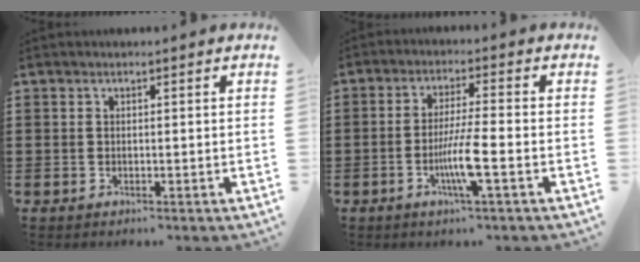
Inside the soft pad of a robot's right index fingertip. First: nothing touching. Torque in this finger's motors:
{"motor_torque": [1.76, -0.38, 0.21, 0.07]}